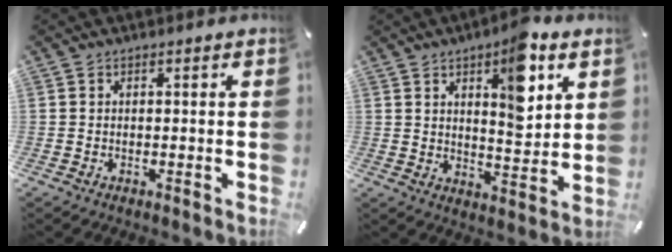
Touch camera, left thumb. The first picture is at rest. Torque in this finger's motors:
{"motor_torque": [1.31, 1.45, 1.82, -0.95, 0.41]}